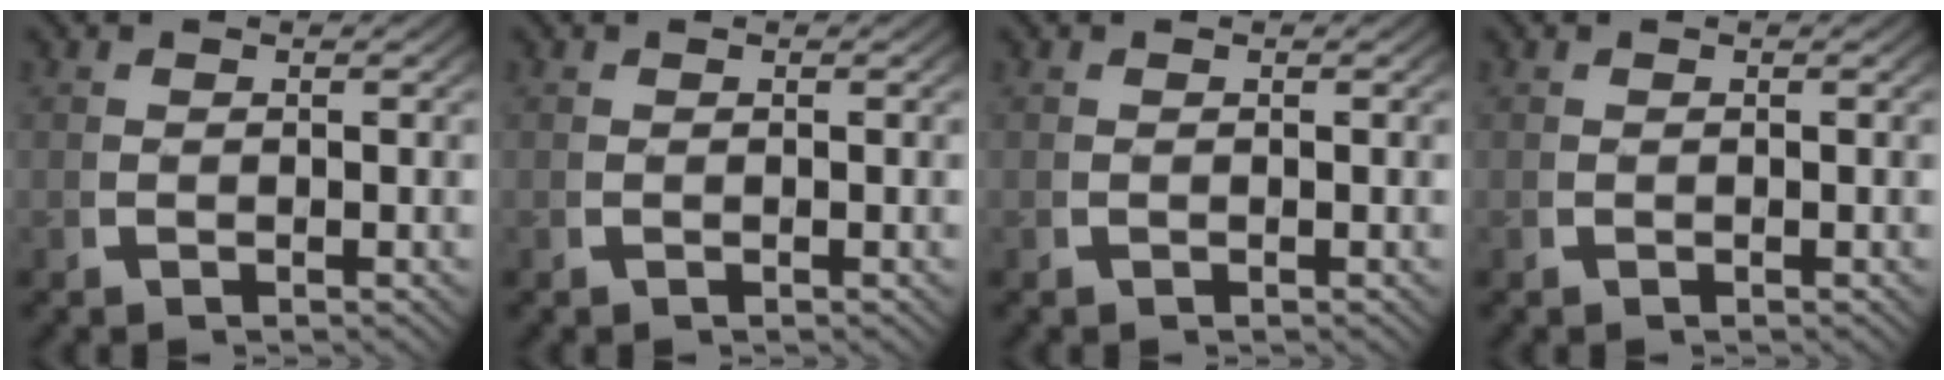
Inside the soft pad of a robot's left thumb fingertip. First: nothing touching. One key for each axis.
{"total": 0.0}
{"total": 0.0}
{"total": 0.0}